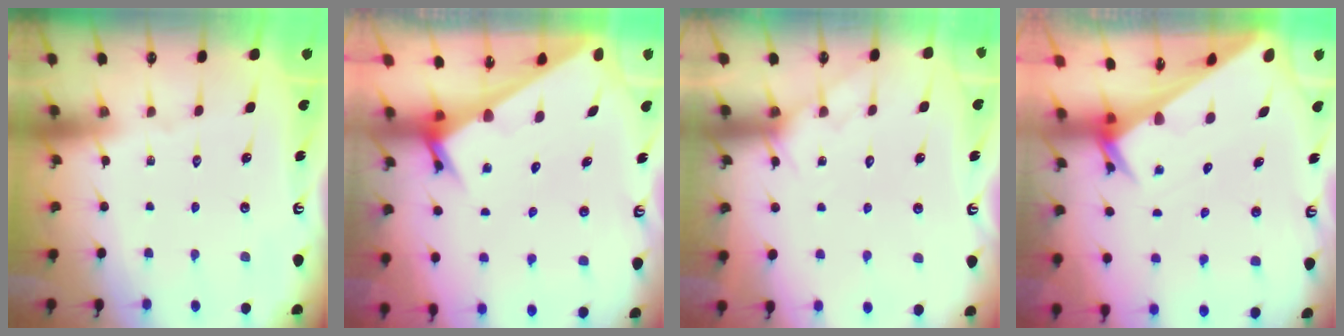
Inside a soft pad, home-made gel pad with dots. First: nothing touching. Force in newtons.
{"total": 3.7, "press": 3.7, "slide": 0.2}
{"total": 6.1, "press": 6.1, "slide": 0.5}
{"total": 3.8, "press": 3.8, "slide": 0.2}